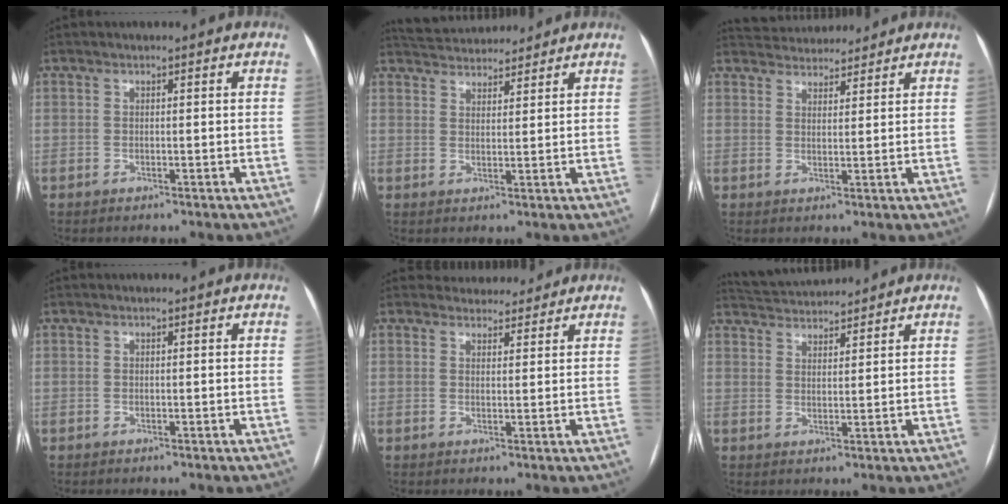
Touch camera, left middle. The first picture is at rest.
{"total": 8.2, "force": [7.9, 1.7, 1.8], "torque": [-0.036, 0.024, 0.122]}
{"total": 7.9, "force": [7.5, 1.9, 1.4], "torque": [-0.021, 0.022, 0.111]}
{"total": 0.0}
{"total": 4.8, "force": [4.5, 1.6, 0.1], "torque": [0.005, 0.009, 0.057]}
{"total": 6.9, "force": [6.8, 0.5, 1.1], "torque": [-0.031, 0.027, 0.113]}